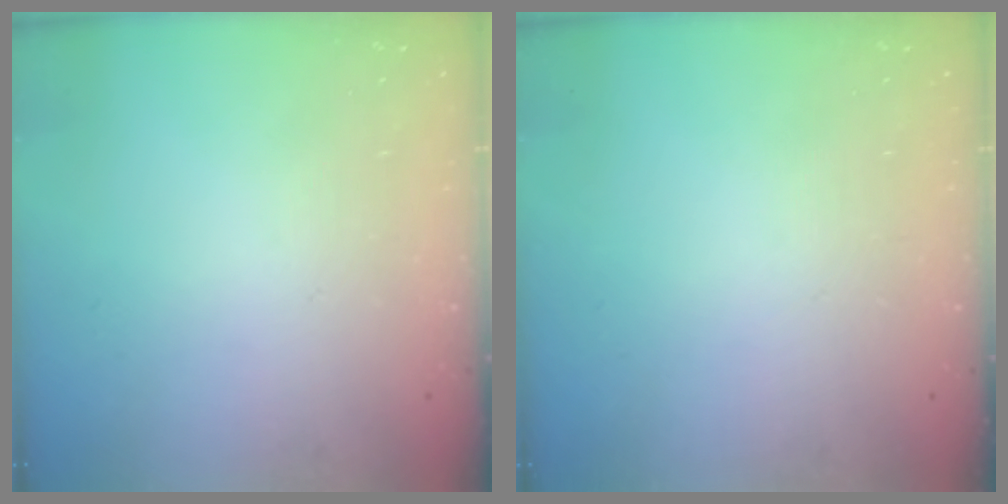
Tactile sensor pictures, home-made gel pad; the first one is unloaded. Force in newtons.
{"total": 0.0}